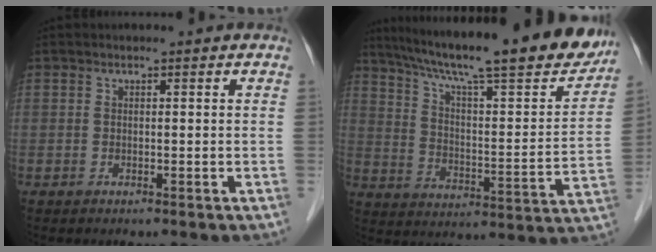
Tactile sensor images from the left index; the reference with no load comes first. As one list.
[{"total": 26.1, "force": [22.1, 2.6, 13.7], "torque": [-0.226, -0.027, 0.309]}]